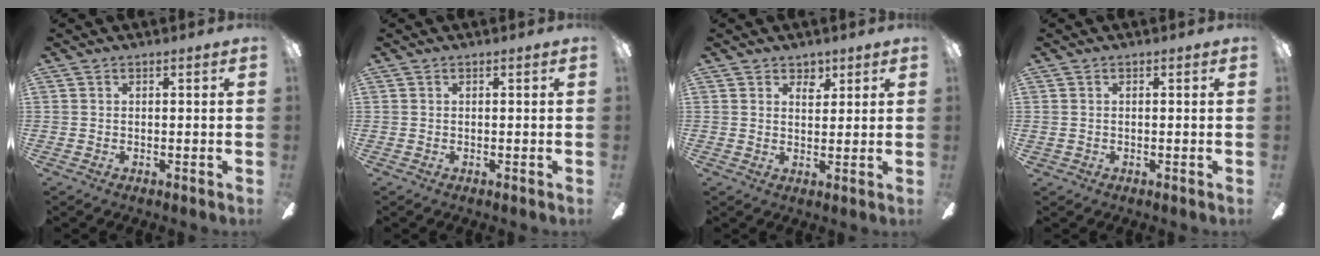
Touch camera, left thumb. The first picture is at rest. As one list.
[{"total": 0.0}, {"total": 4.1, "force": [2.9, 2.6, 1.2], "torque": [-0.002, -0.012, 0.049]}, {"total": 0.6, "force": [0.1, 0.6, 0.0], "torque": [-0.001, 0.002, 0.000]}]